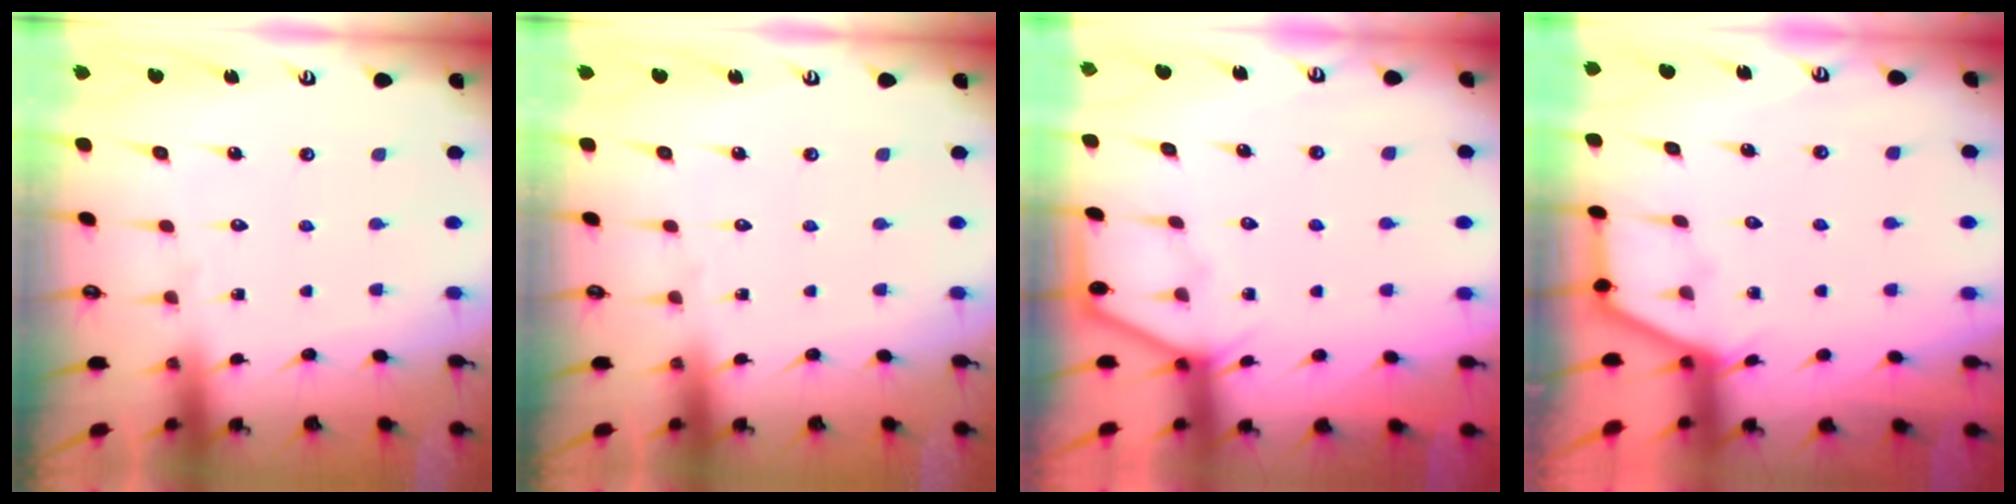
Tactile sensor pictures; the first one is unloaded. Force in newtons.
{"total": 0.0}
{"total": 4.1, "press": 4.0, "slide": 0.5}
{"total": 3.5, "press": 3.5, "slide": 0.4}